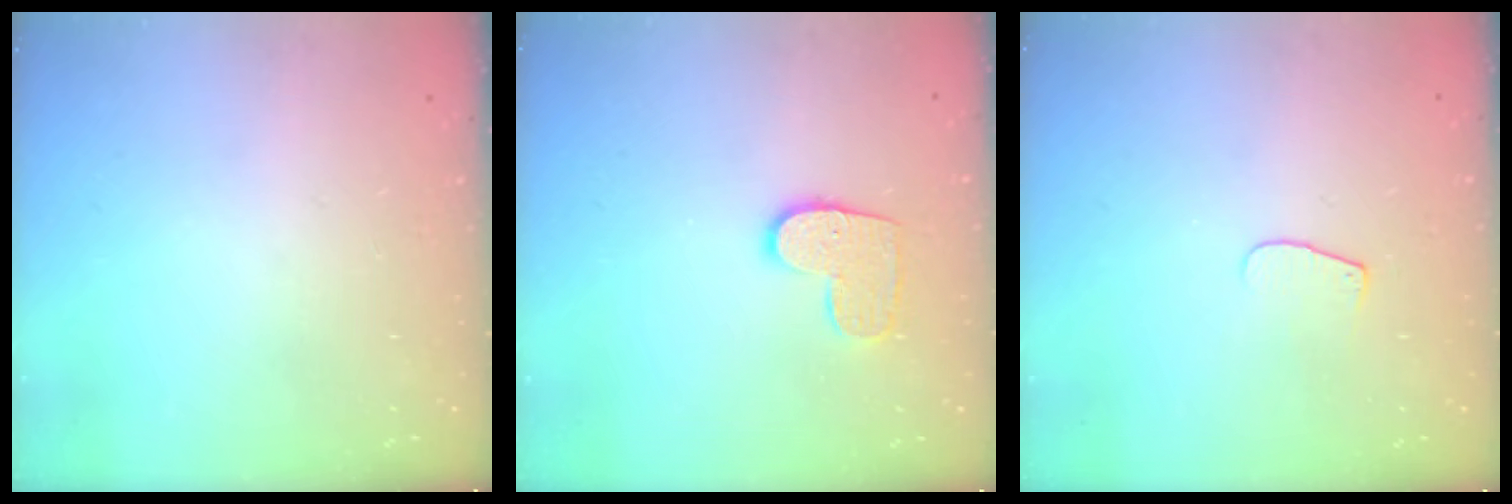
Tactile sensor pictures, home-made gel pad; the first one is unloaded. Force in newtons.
{"total": 8.7, "press": 8.7, "slide": 0.4}
{"total": 4.8, "press": 4.8, "slide": 0.4}